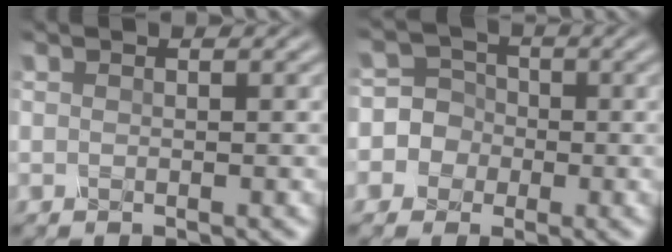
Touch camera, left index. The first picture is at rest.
{"total": 6.5, "force": [-1.3, 6.3, 1.0], "torque": [-0.008, 0.027, -0.054]}